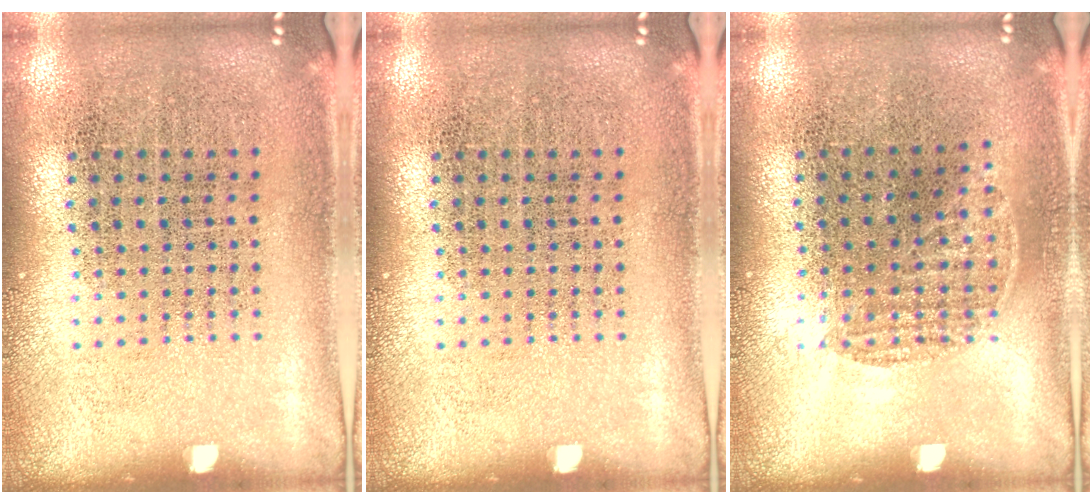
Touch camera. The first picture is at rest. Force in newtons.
{"total": 0.0}
{"total": 0.5, "press": 0.4, "slide": 0.4}